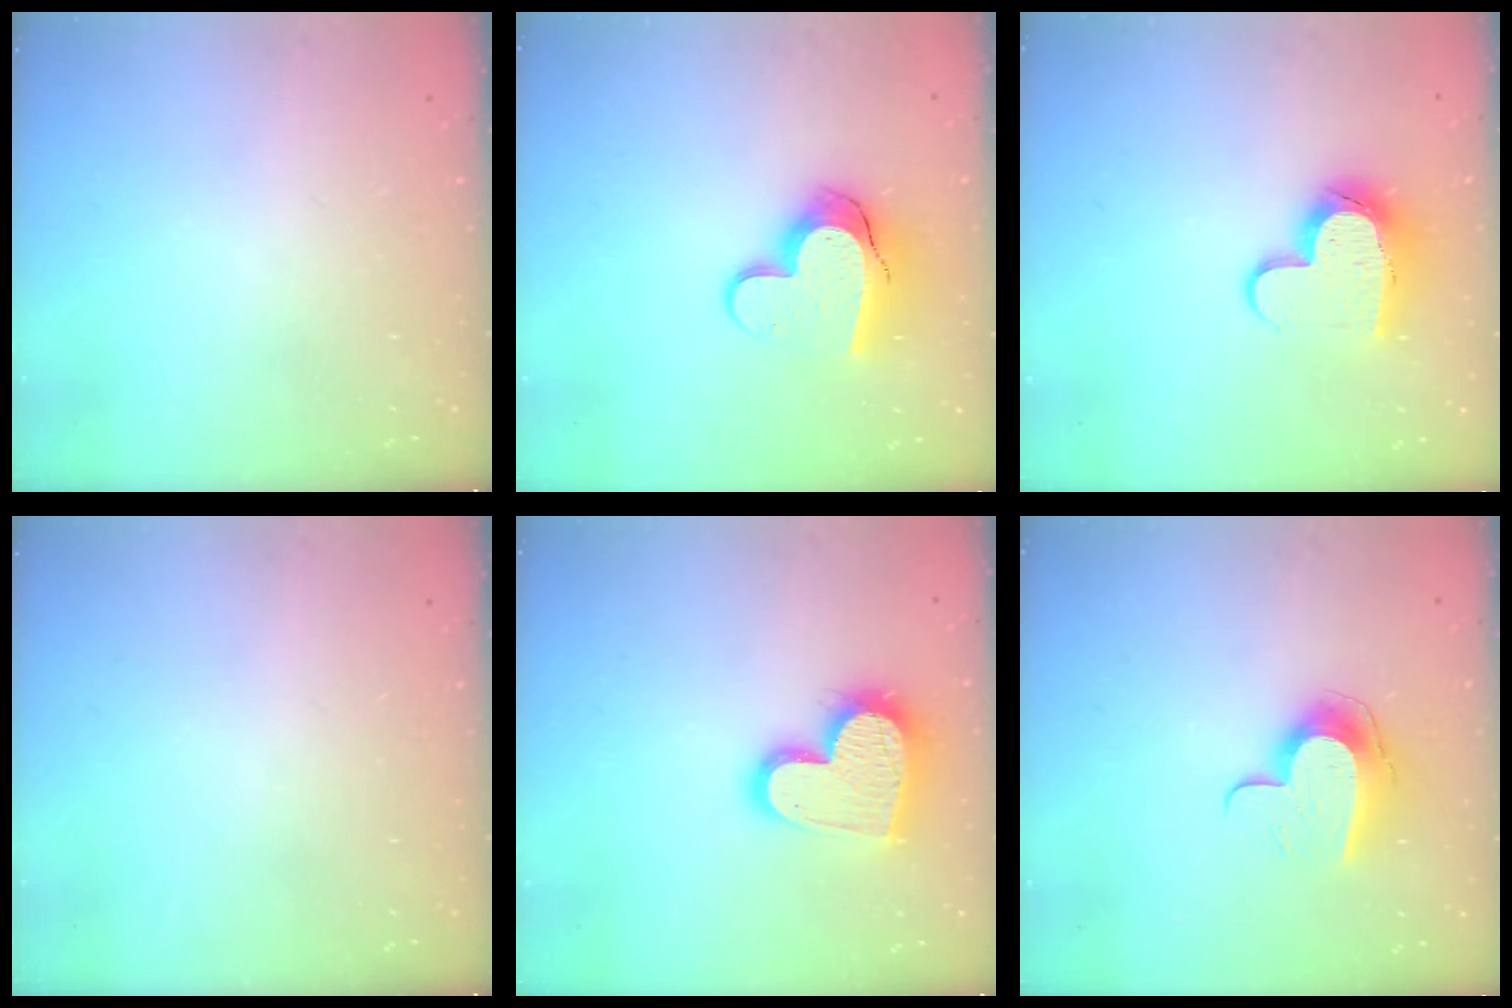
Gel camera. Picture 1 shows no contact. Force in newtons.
{"total": 12.4, "press": 12.3, "slide": 1.1}
{"total": 11.7, "press": 11.7, "slide": 1.0}
{"total": 0.0}
{"total": 18.9, "press": 18.9, "slide": 1.5}
{"total": 10.8, "press": 10.8, "slide": 0.9}